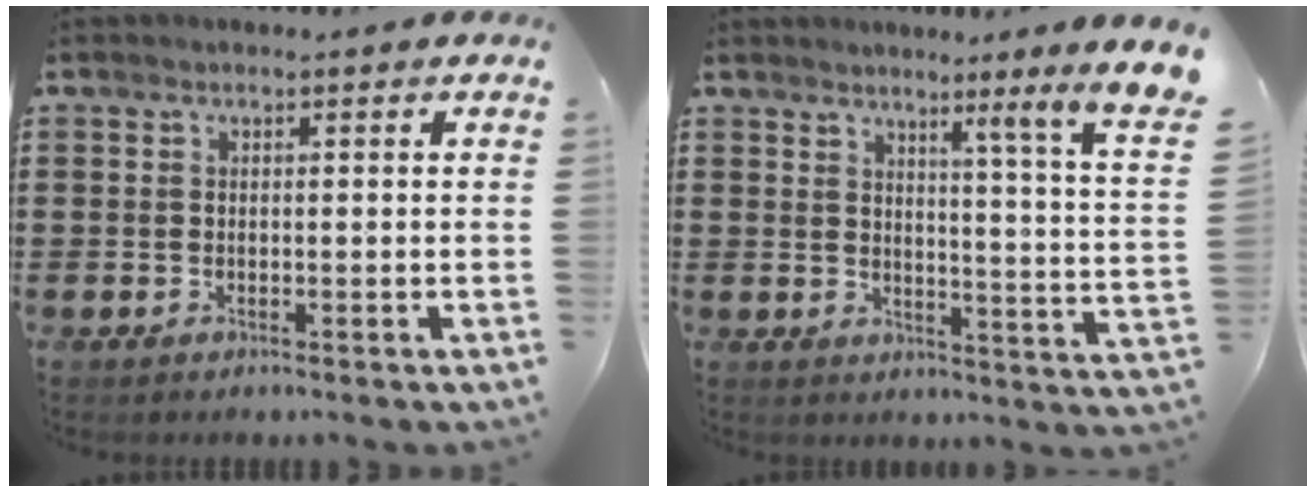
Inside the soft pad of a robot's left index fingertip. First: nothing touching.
{"total": 5.0, "force": [3.6, -2.1, 2.8], "torque": [-0.038, -0.060, 0.038]}